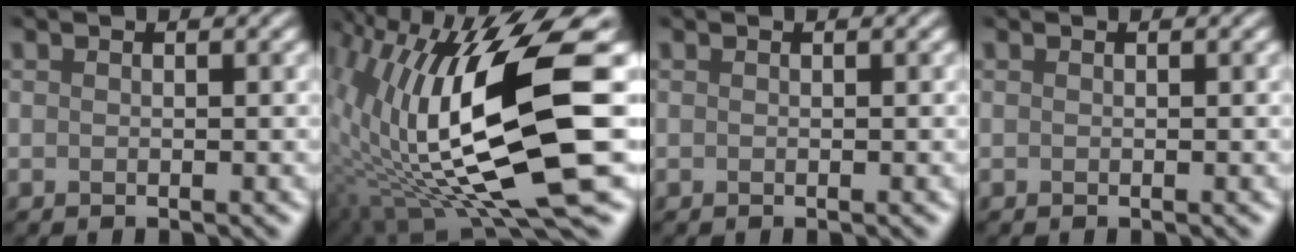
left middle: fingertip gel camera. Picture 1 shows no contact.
{"total": 13.4, "force": [0.3, 3.8, 12.9], "torque": [-0.265, -0.020, 0.022]}
{"total": 0.0}
{"total": 0.0}